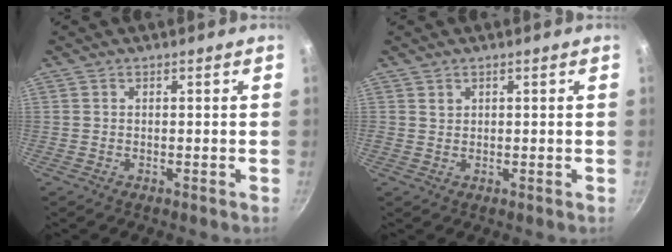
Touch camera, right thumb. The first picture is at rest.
{"total": 1.1, "force": [0.6, 0.9, 0.3], "torque": [0.000, 0.001, 0.009]}